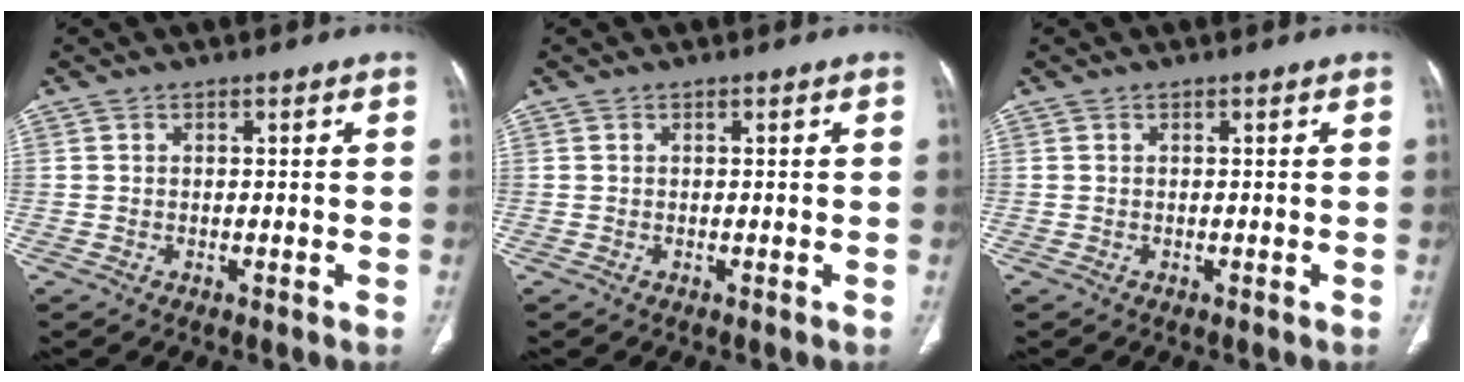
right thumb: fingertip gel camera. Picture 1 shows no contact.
{"total": 0.0}
{"total": 0.0}